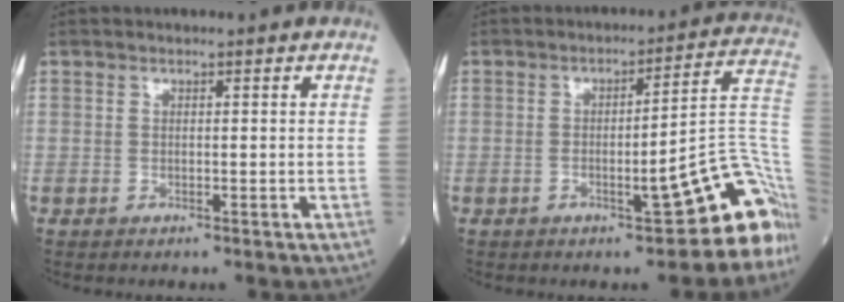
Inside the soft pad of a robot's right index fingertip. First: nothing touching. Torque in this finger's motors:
{"motor_torque": [0.74, -0.94, 0.15, 0.02]}